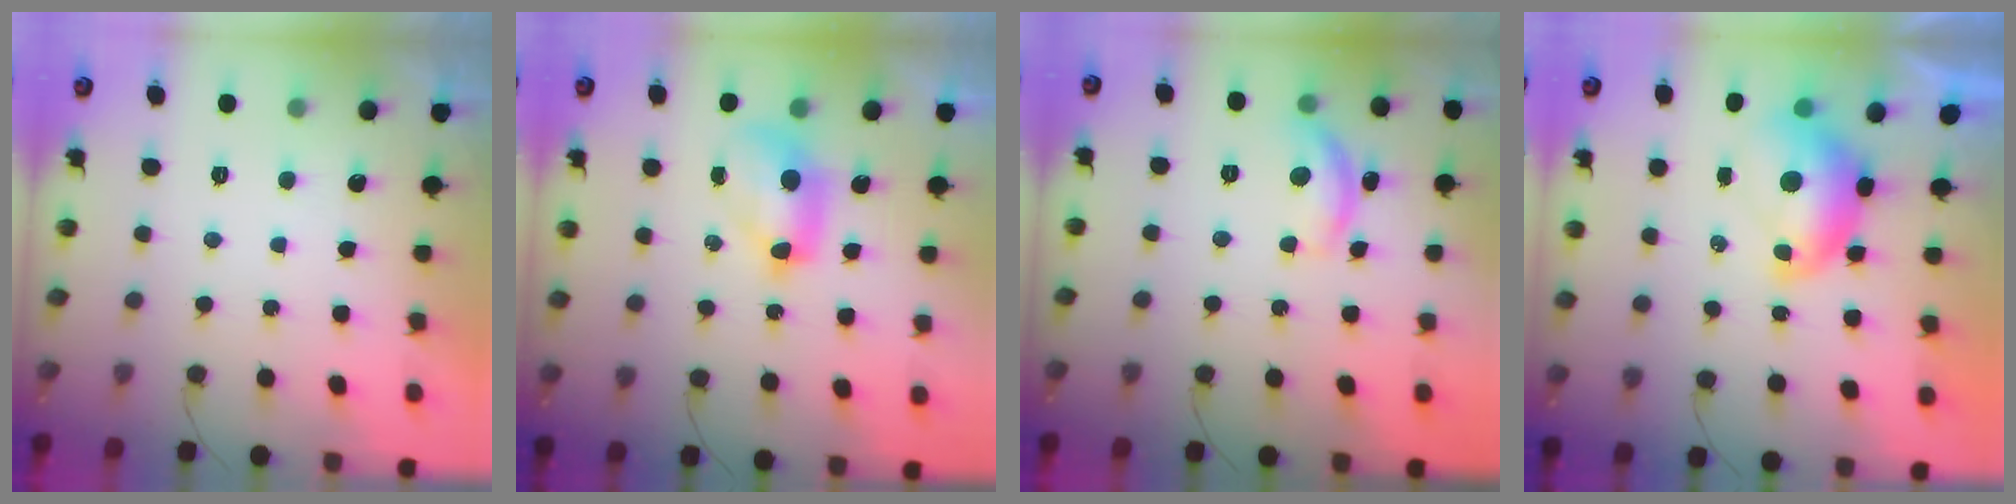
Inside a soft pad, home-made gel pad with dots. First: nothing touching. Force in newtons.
{"total": 9.4, "press": 9.4, "slide": 1.2}
{"total": 10.5, "press": 10.5, "slide": 0.6}
{"total": 9.2, "press": 9.1, "slide": 0.9}